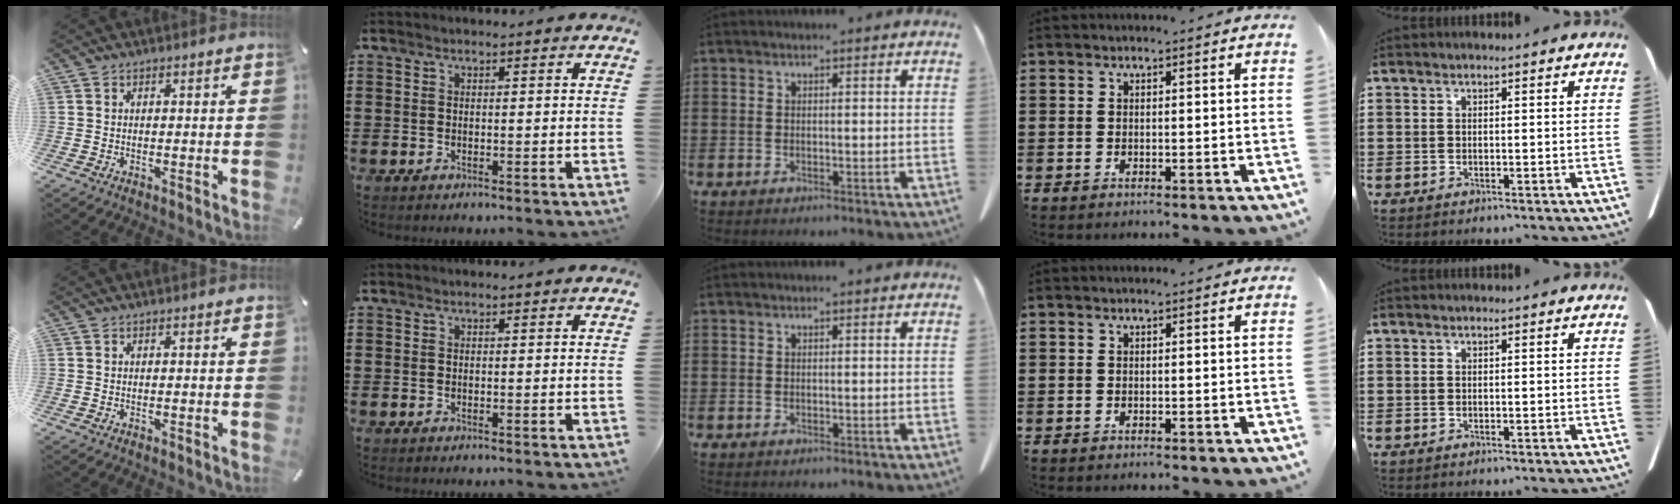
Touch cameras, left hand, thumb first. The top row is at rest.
{}